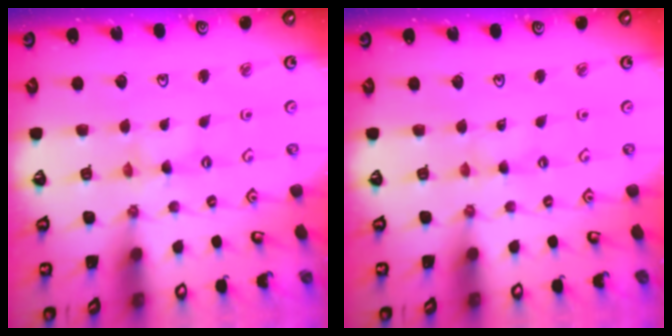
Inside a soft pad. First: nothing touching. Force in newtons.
{"total": 0.0}